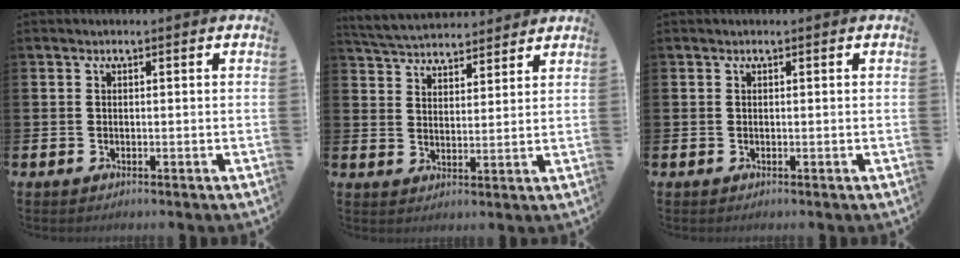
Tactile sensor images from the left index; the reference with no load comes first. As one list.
[{"total": 5.1, "force": [5.0, 1.0, 0.3], "torque": [-0.032, -0.025, 0.090]}, {"total": 0.0}]